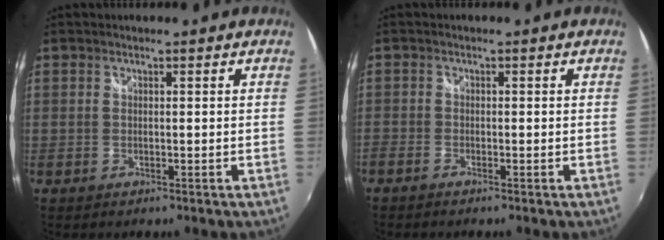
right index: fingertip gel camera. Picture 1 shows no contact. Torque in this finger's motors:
{"motor_torque": [-0.03, -0.07, 0.08, 0.01]}